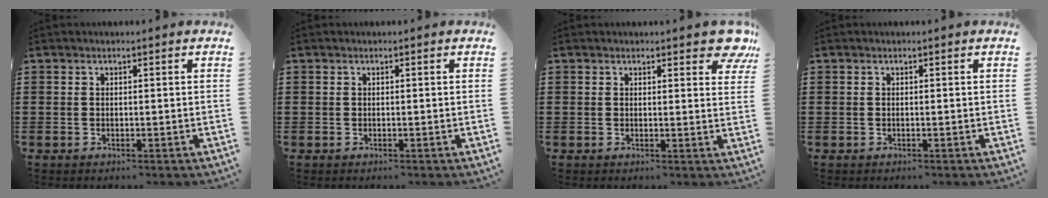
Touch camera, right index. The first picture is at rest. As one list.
[{"total": 0.0}, {"total": 3.2, "force": [2.5, 1.2, 1.6], "torque": [-0.016, -0.003, 0.041]}, {"total": 0.0}]